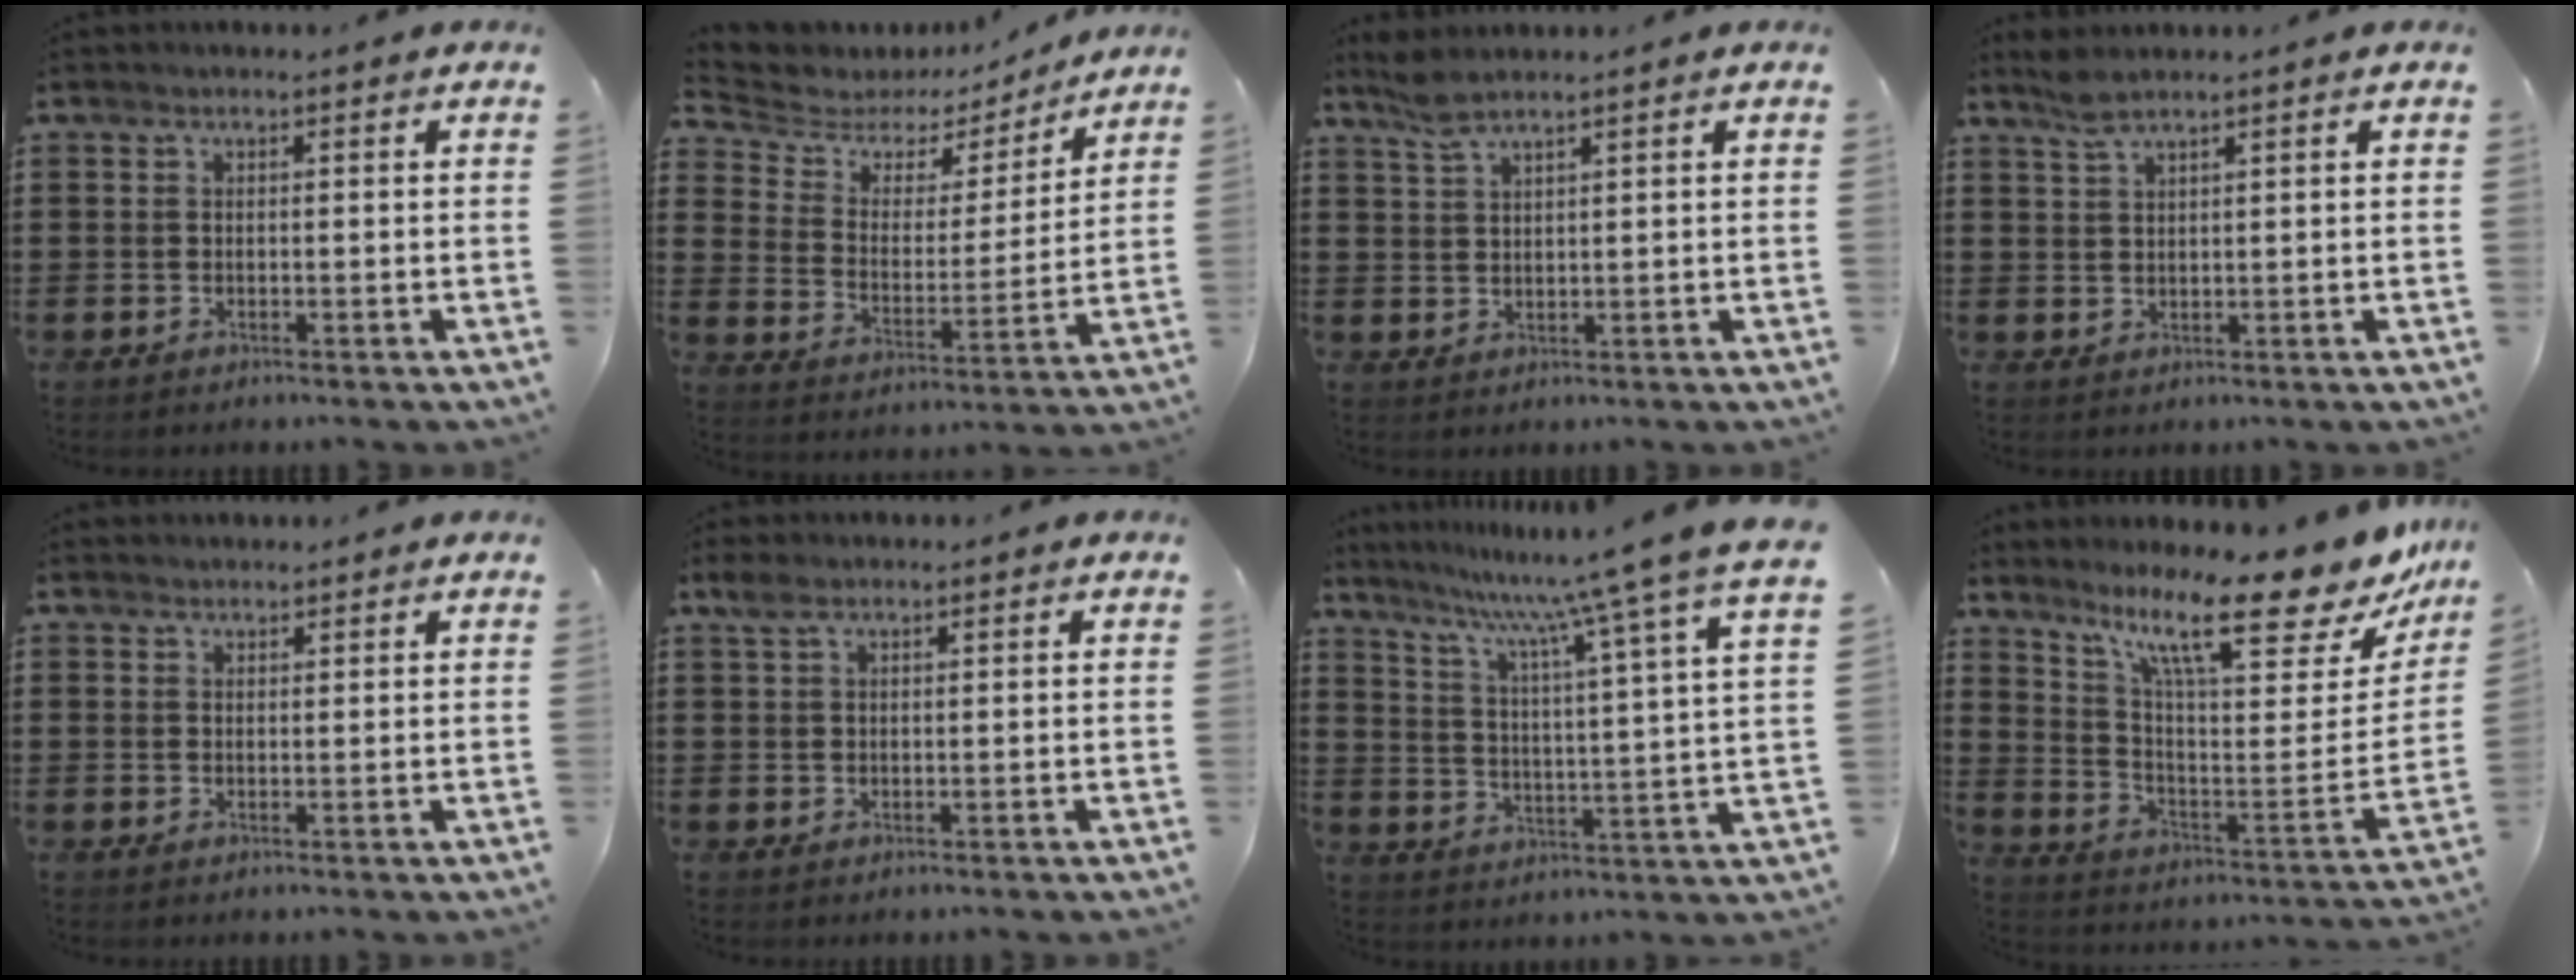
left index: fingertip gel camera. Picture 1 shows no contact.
{"total": 4.5, "force": [3.5, 2.7, 1.1], "torque": [-0.051, -0.020, 0.053]}
{"total": 2.9, "force": [2.4, 0.3, 1.7], "torque": [-0.039, 0.002, 0.045]}
{"total": 2.5, "force": [2.0, 0.3, 1.5], "torque": [-0.034, 0.001, 0.038]}
{"total": 1.2, "force": [1.2, 0.3, 0.0], "torque": [-0.002, 0.000, 0.023]}
{"total": 1.9, "force": [1.1, 0.8, 1.3], "torque": [-0.030, 0.006, 0.019]}
{"total": 9.3, "force": [8.3, -1.7, 3.7], "torque": [-0.100, -0.067, 0.129]}
{"total": 15.0, "force": [11.2, 2.8, 9.7], "torque": [-0.182, -0.072, 0.183]}